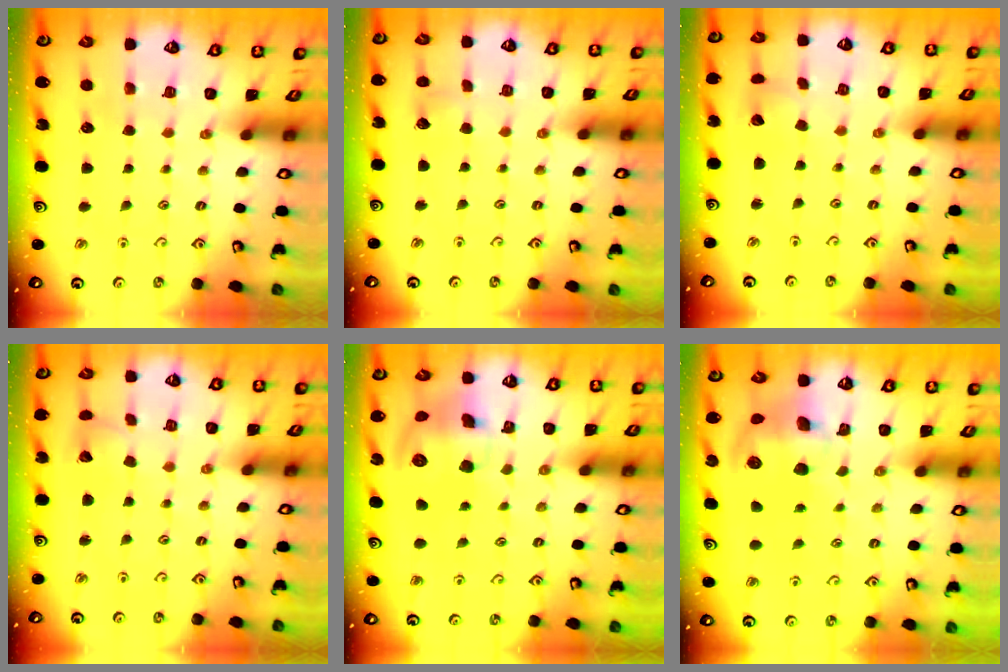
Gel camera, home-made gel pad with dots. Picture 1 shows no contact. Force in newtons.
{"total": 2.4, "press": 2.4, "slide": 0.2}
{"total": 3.3, "press": 3.3, "slide": 0.2}
{"total": 2.8, "press": 2.8, "slide": 0.4}
{"total": 12.0, "press": 11.8, "slide": 1.9}
{"total": 11.5, "press": 11.4, "slide": 1.7}